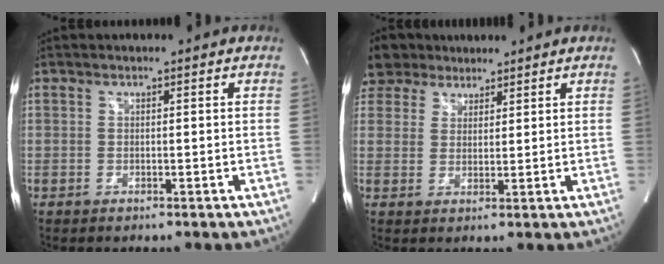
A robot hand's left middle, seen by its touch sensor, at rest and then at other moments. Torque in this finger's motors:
{"motor_torque": [0.41, -0.30, 1.05, 0.21]}